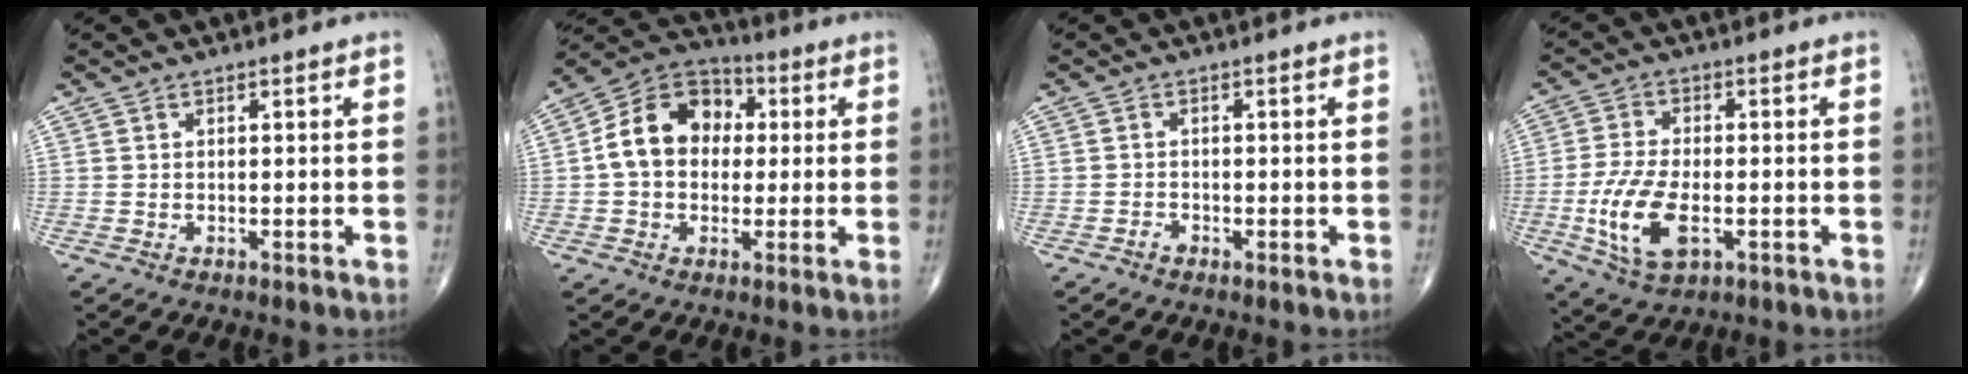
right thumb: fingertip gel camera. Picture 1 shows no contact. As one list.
[{"total": 13.4, "force": [1.1, 10.3, 8.5], "torque": [-0.126, 0.032, 0.008]}, {"total": 1.1, "force": [-0.7, 0.7, 0.3], "torque": [-0.005, 0.004, -0.016]}, {"total": 11.2, "force": [-2.9, 5.6, 9.3], "torque": [-0.193, 0.000, -0.049]}]